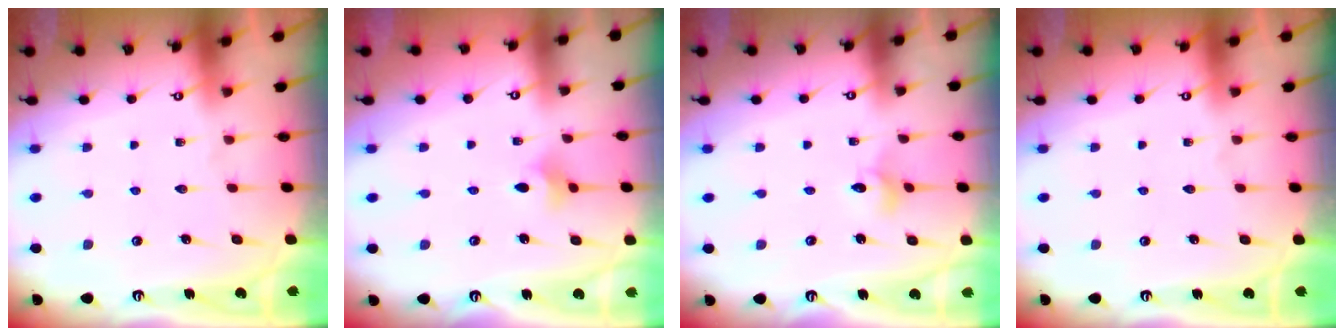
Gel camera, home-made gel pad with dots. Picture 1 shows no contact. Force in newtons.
{"total": 4.3, "press": 4.2, "slide": 1.0}
{"total": 3.1, "press": 3.1, "slide": 0.3}
{"total": 0.0}